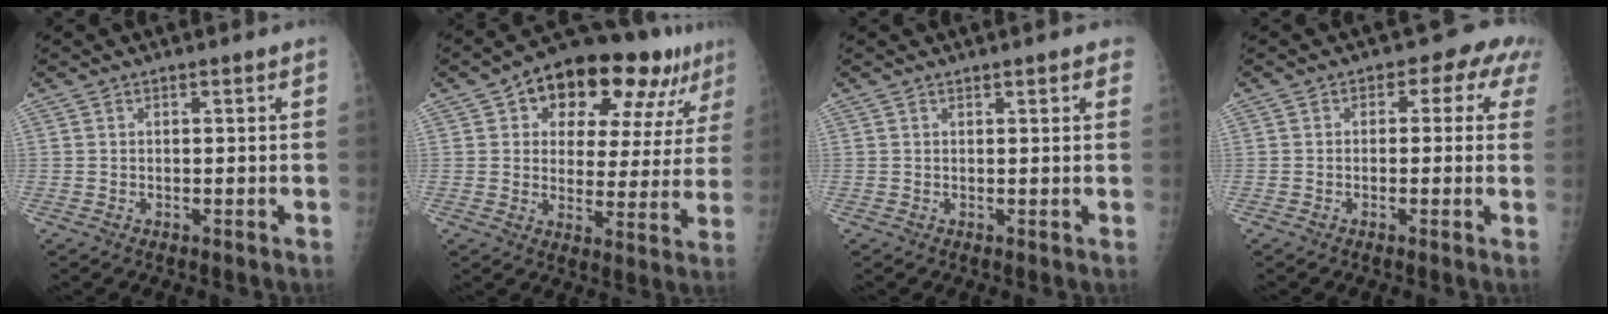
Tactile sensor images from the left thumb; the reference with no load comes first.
{"total": 20.3, "force": [10.8, 10.5, 13.7], "torque": [-0.142, 0.001, 0.153]}
{"total": 1.8, "force": [1.3, 0.6, 1.1], "torque": [-0.004, 0.000, 0.012]}
{"total": 5.3, "force": [1.4, 3.8, 3.4], "torque": [0.012, 0.012, -0.002]}